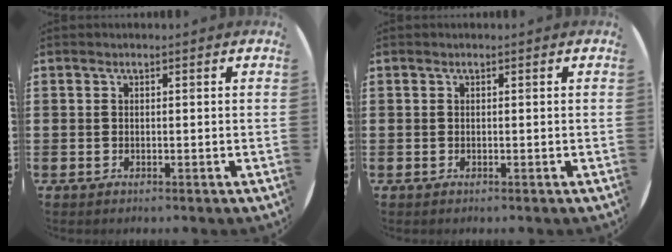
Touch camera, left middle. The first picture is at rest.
{"total": 0.0}